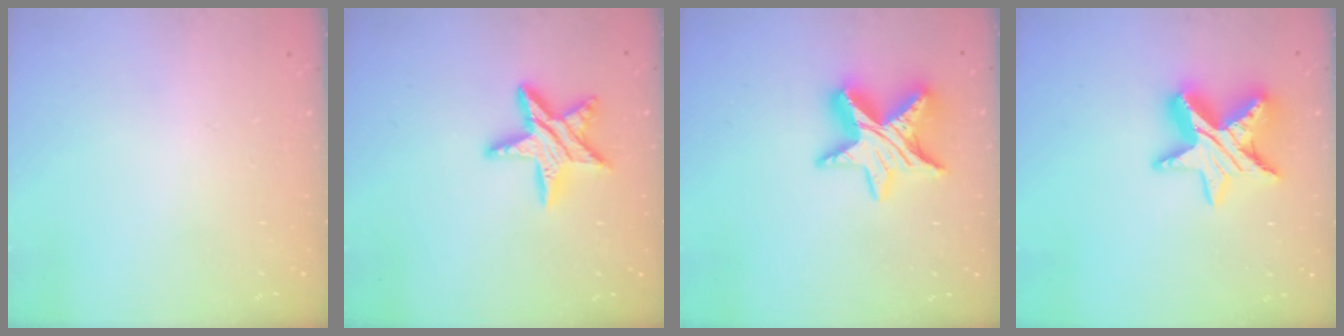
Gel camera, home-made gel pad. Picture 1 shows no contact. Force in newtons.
{"total": 11.6, "press": 11.6, "slide": 0.6}
{"total": 13.3, "press": 13.3, "slide": 1.0}
{"total": 13.6, "press": 13.6, "slide": 0.9}